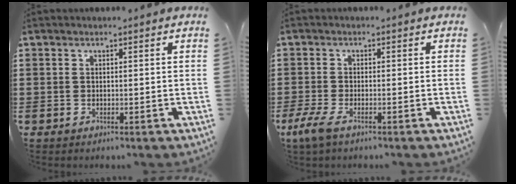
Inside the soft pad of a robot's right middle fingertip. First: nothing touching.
{"total": 3.1, "force": [-1.5, 0.8, 2.5], "torque": [-0.064, -0.006, -0.034]}